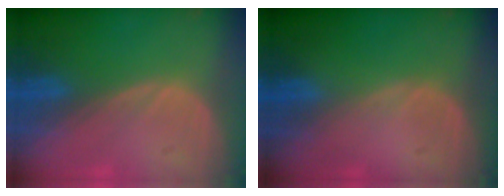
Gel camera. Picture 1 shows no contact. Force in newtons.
{"total": 0.0}